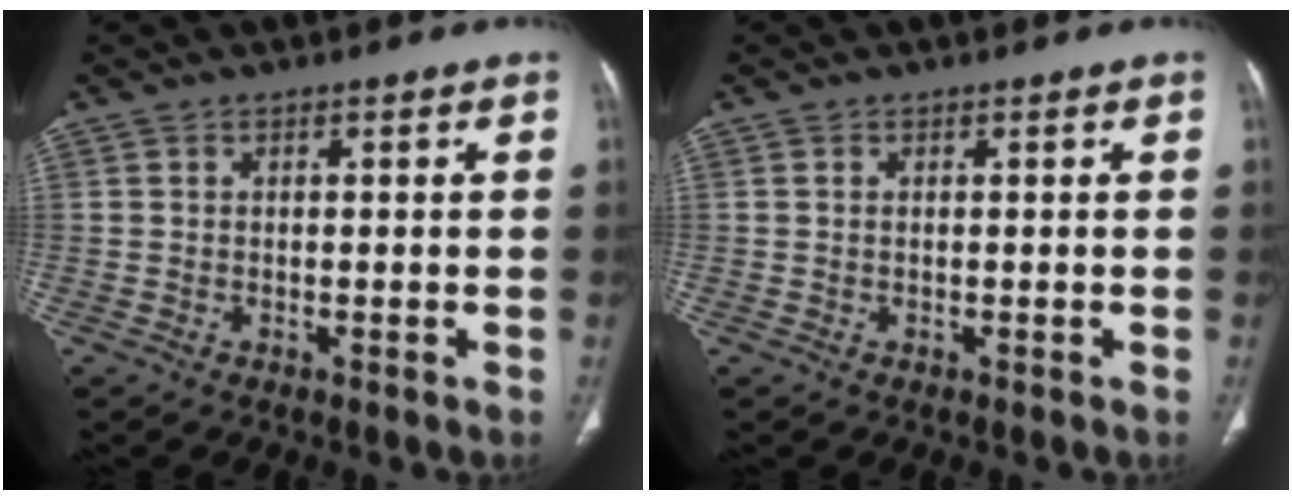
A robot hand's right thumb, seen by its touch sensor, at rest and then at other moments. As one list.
[{"total": 0.0}]